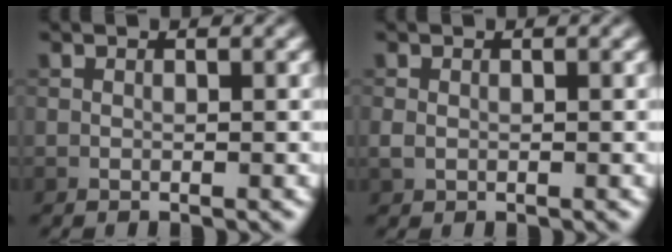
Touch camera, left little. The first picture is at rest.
{"total": 0.8, "force": [-0.1, 0.7, 0.4], "torque": [-0.012, -0.004, 0.000]}